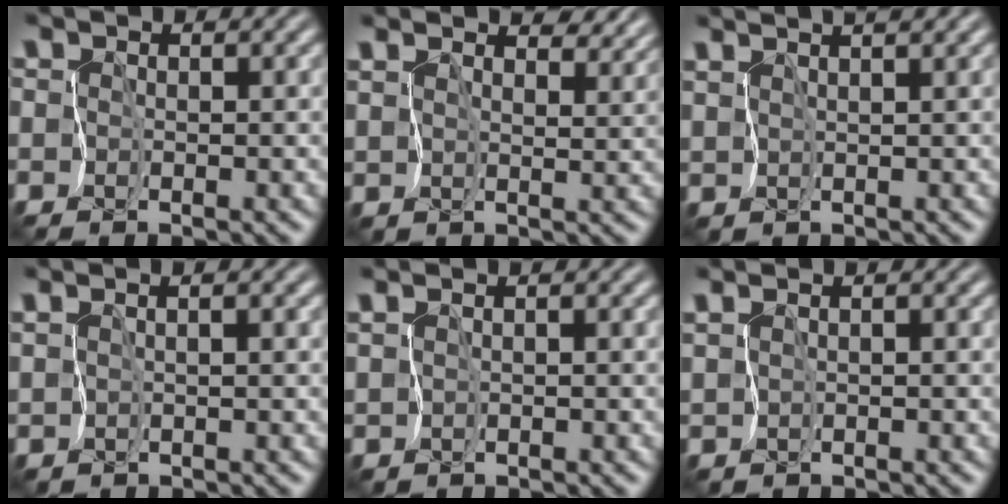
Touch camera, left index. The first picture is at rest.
{"total": 6.2, "force": [5.2, 2.3, 2.6], "torque": [-0.054, 0.004, 0.076]}
{"total": 3.9, "force": [3.3, 0.4, 1.9], "torque": [-0.035, 0.021, 0.048]}
{"total": 1.5, "force": [1.2, -0.1, 0.9], "torque": [-0.013, 0.004, 0.021]}
{"total": 0.7, "force": [0.7, -0.2, 0.0], "torque": [-0.002, 0.003, 0.016]}
{"total": 0.9, "force": [0.9, -0.3, 0.1], "torque": [-0.004, 0.006, 0.022]}